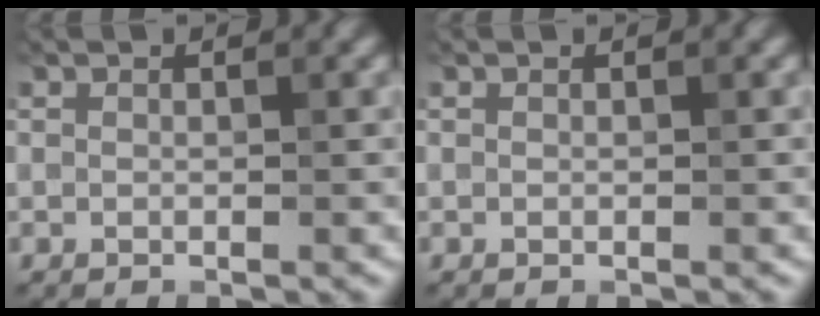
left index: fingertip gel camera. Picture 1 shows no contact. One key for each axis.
{"total": 0.0}